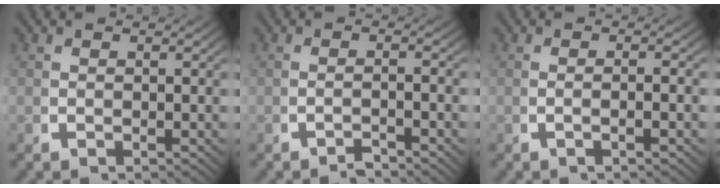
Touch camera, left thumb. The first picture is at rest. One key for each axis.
{"total": 1.6, "fx": -1.4, "fy": -0.2, "fz": 0.8, "tx": -0.011, "ty": 0.008, "tz": -0.029}
{"total": 1.7, "fx": -0.4, "fy": -0.3, "fz": 1.6, "tx": -0.033, "ty": 0.012, "tz": -0.010}